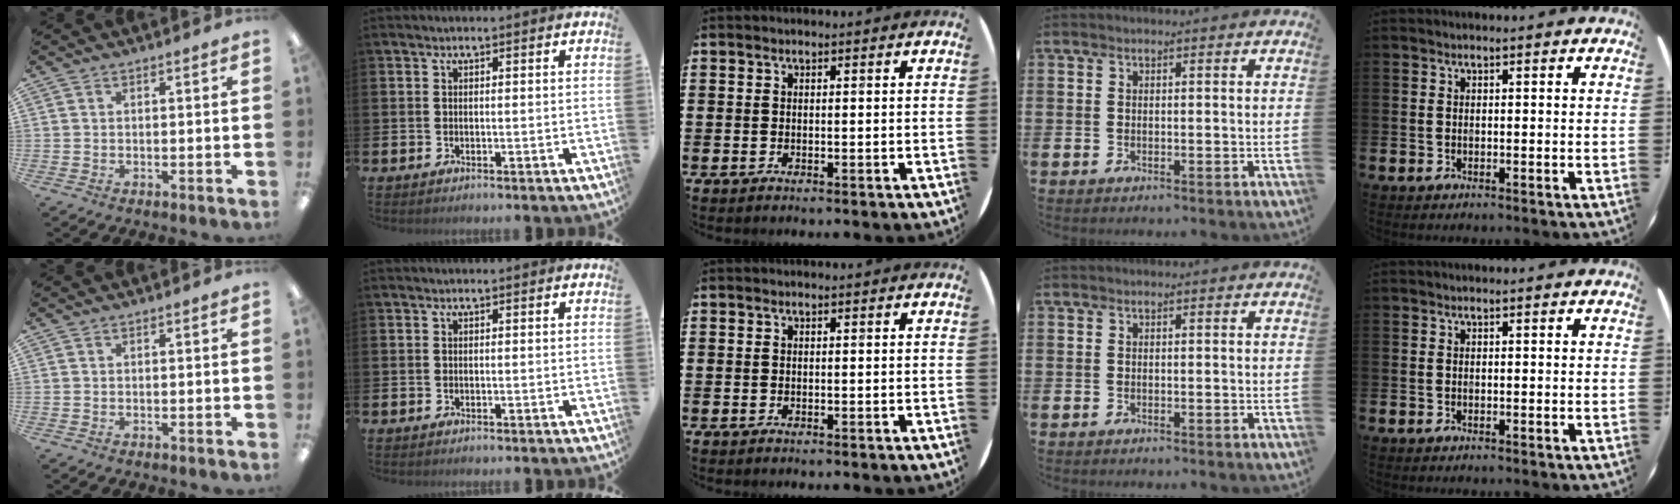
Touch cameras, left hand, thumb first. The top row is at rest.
{}